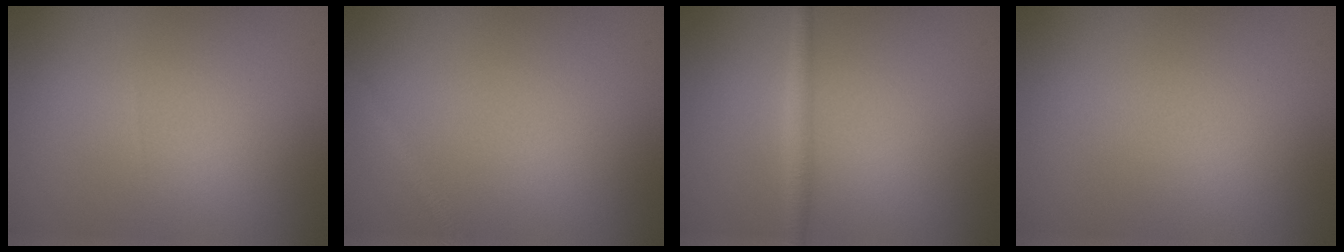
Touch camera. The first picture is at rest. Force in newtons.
{"total": 1.3, "press": 1.3, "slide": 0.1}
{"total": 1.7, "press": 1.7, "slide": 0.1}
{"total": 0.0}